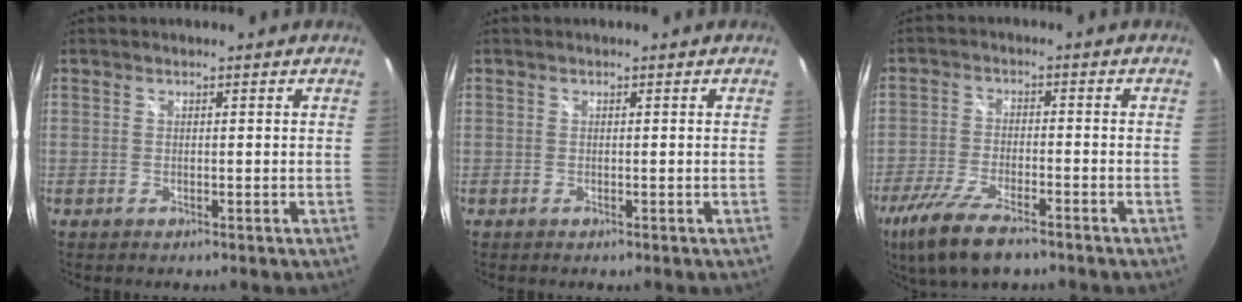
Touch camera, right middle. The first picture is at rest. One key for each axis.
{"total": 0.0}
{"total": 11.5, "fx": -7.9, "fy": 3.3, "fz": 7.7, "tx": -0.179, "ty": -0.035, "tz": -0.148}